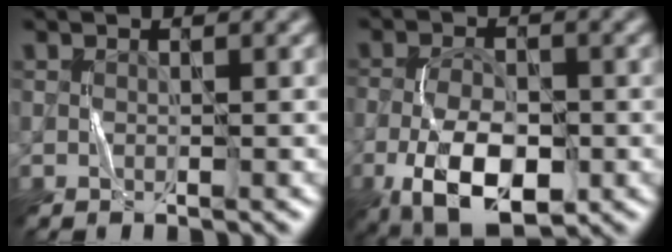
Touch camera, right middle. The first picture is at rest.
{"total": 7.5, "force": [-3.1, 3.7, 5.7], "torque": [-0.116, -0.007, -0.059]}